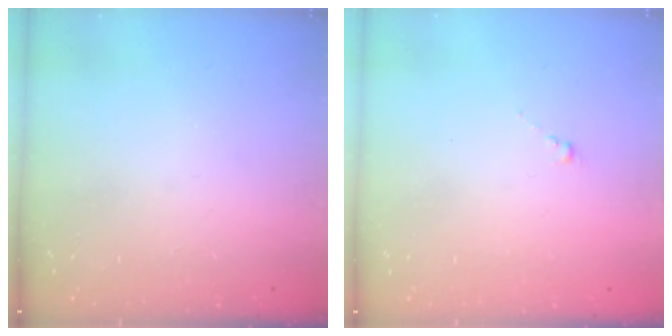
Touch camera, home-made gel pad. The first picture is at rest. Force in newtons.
{"total": 0.0}